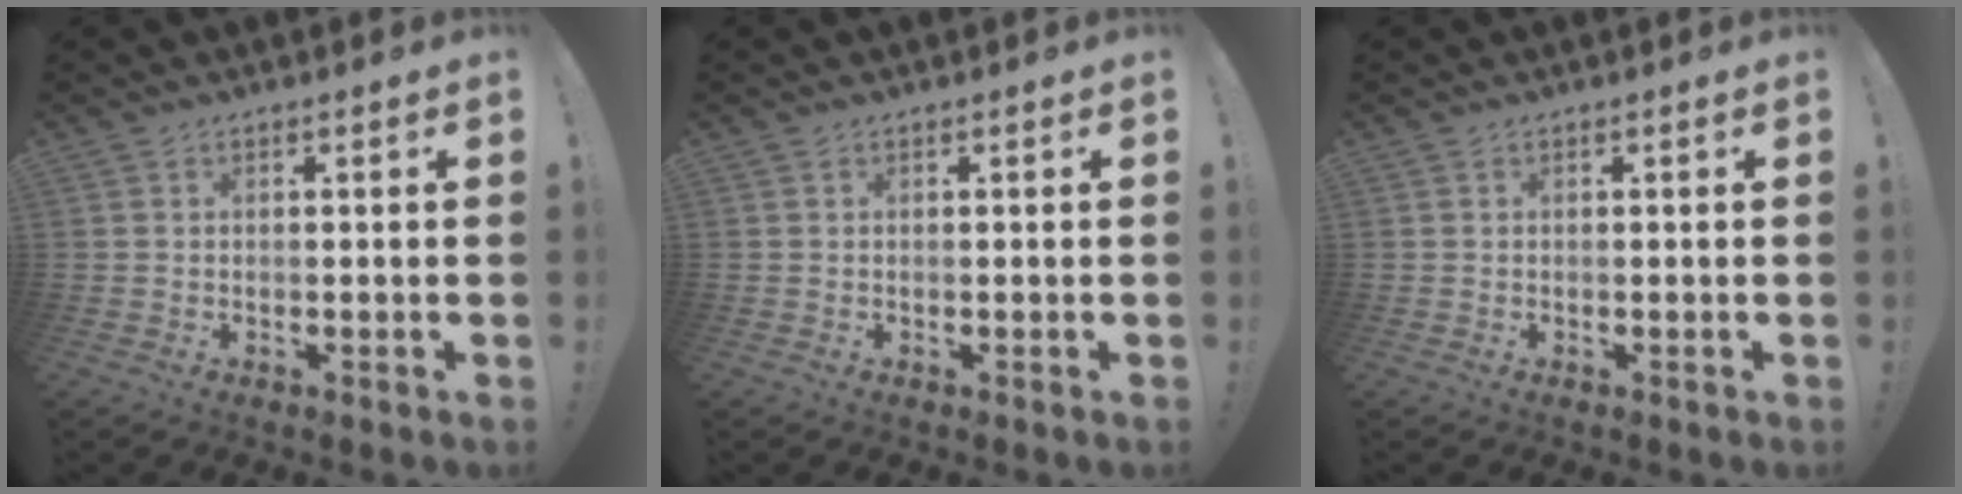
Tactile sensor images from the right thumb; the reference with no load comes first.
{"total": 0.0}
{"total": 0.0}